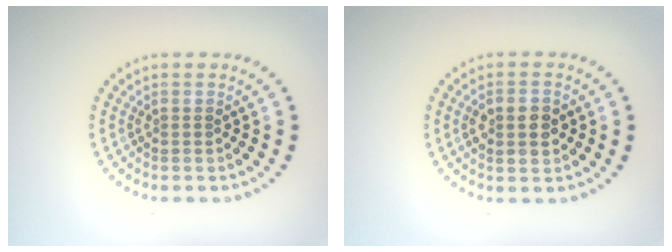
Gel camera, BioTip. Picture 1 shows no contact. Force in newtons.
{"total": 2.7, "press": 2.7, "slide": 0.1}